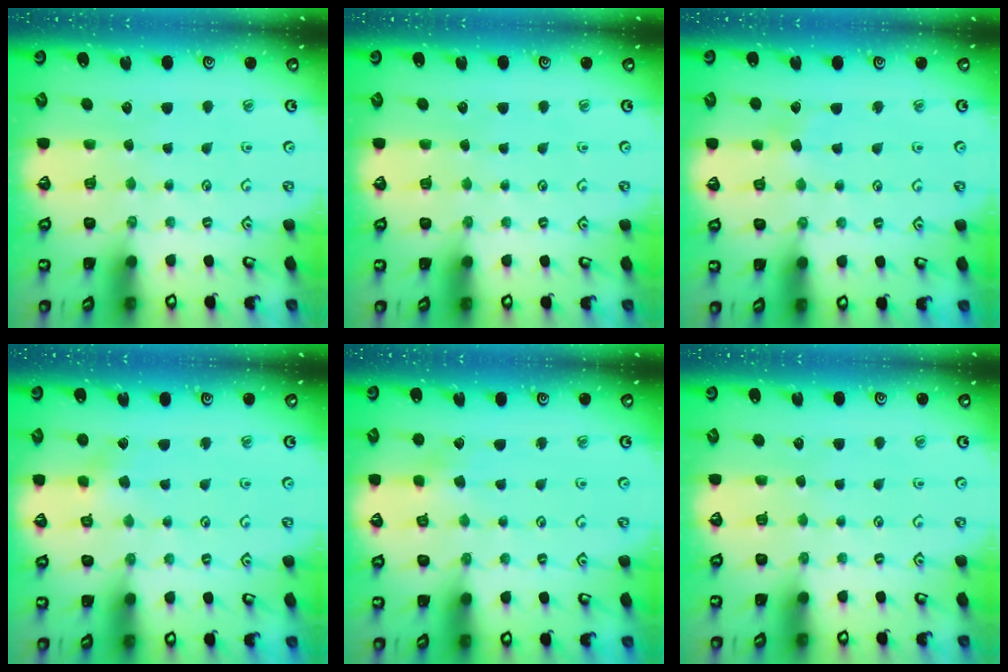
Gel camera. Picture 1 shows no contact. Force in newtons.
{"total": 0.0}
{"total": 3.8, "press": 3.8, "slide": 0.4}
{"total": 2.6, "press": 2.6, "slide": 0.2}
{"total": 2.5, "press": 2.4, "slide": 0.5}
{"total": 0.0}